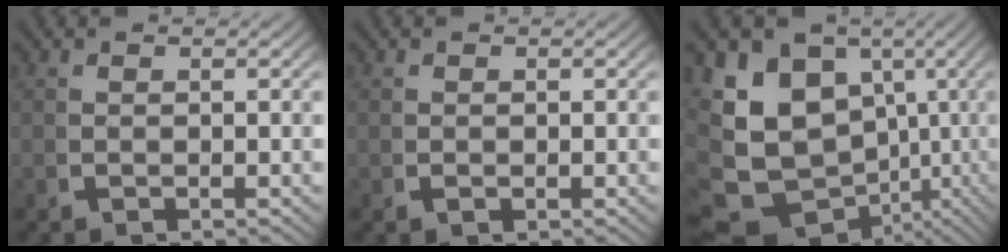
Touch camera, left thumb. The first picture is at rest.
{"total": 0.5, "force": [0.0, 0.4, 0.4], "torque": [-0.008, -0.002, 0.001]}
{"total": 18.6, "force": [-2.5, 14.9, 10.8], "torque": [-0.226, -0.078, -0.016]}